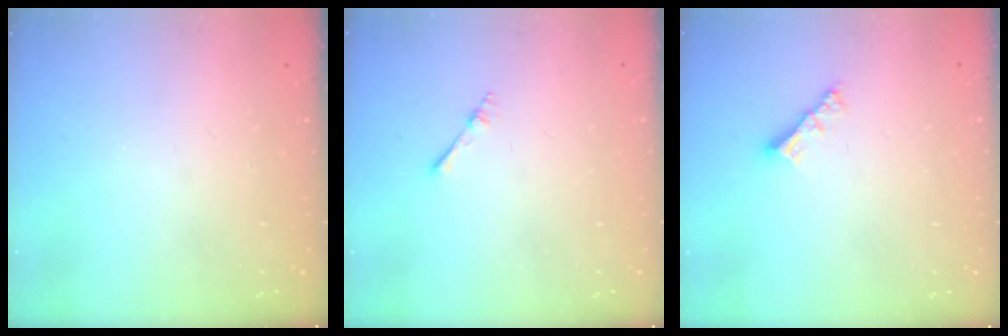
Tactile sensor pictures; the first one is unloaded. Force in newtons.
{"total": 2.2, "press": 2.1, "slide": 0.3}
{"total": 3.5, "press": 3.5, "slide": 0.2}